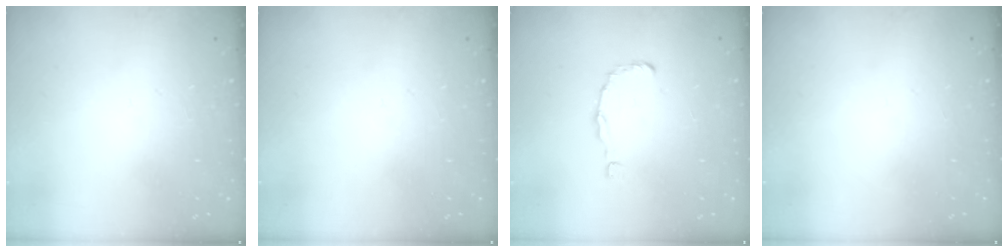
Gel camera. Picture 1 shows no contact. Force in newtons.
{"total": 0.0}
{"total": 1.5, "press": 1.5, "slide": 0.1}
{"total": 1.6, "press": 1.6, "slide": 0.0}